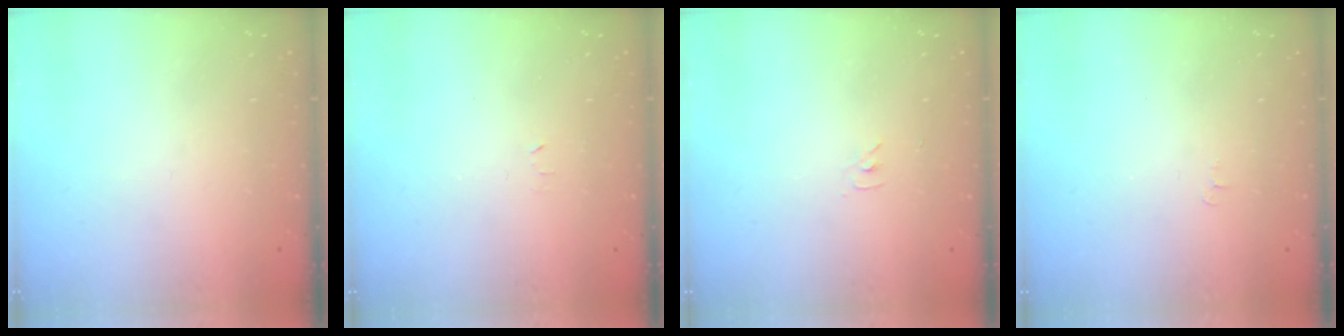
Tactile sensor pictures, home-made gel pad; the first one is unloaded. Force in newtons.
{"total": 2.4, "press": 2.4, "slide": 0.4}
{"total": 3.5, "press": 3.5, "slide": 0.5}
{"total": 3.6, "press": 3.6, "slide": 0.4}